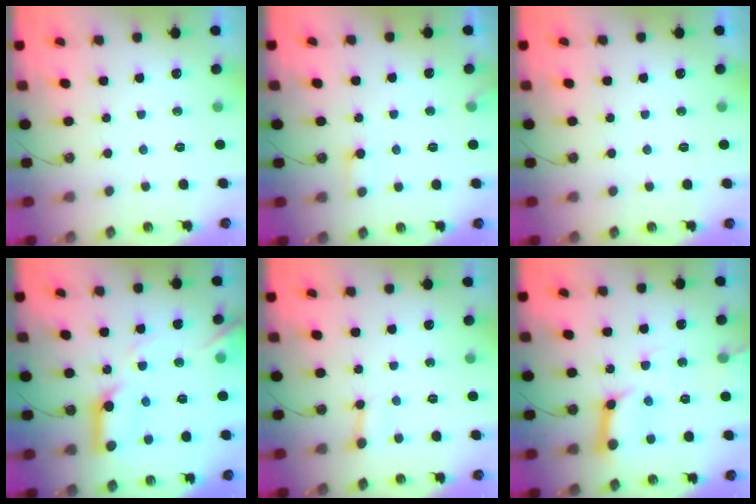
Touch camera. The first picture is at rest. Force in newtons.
{"total": 6.6, "press": 6.6, "slide": 0.3}
{"total": 0.0}
{"total": 15.6, "press": 15.5, "slide": 1.5}
{"total": 4.6, "press": 4.5, "slide": 0.8}
{"total": 11.8, "press": 11.7, "slide": 1.4}